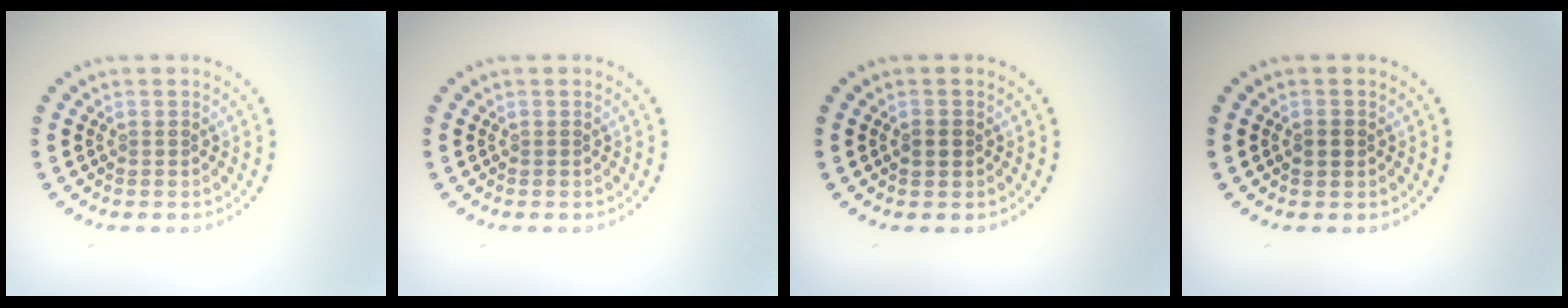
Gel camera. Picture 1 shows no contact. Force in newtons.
{"total": 0.0}
{"total": 1.1, "press": 1.1, "slide": 0.1}
{"total": 1.1, "press": 1.1, "slide": 0.1}